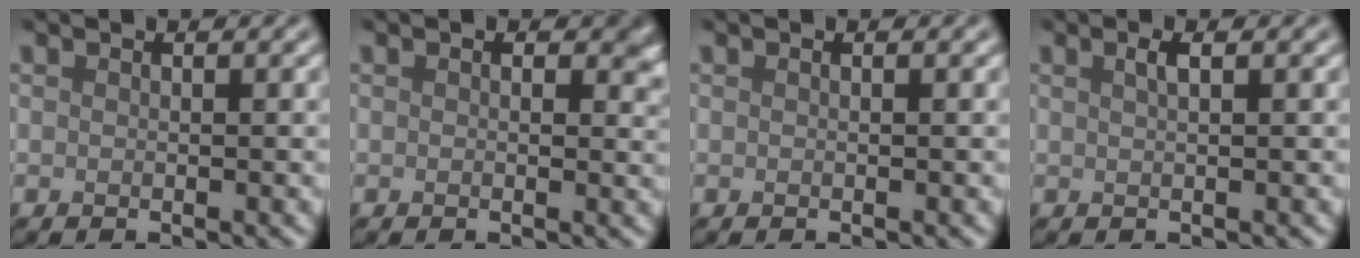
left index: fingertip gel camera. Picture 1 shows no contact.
{"total": 1.8, "force": [0.5, 1.0, 1.4], "torque": [-0.012, -0.001, 0.005]}
{"total": 0.0}
{"total": 1.3, "force": [0.5, 0.4, 1.1], "torque": [-0.016, 0.005, 0.007]}